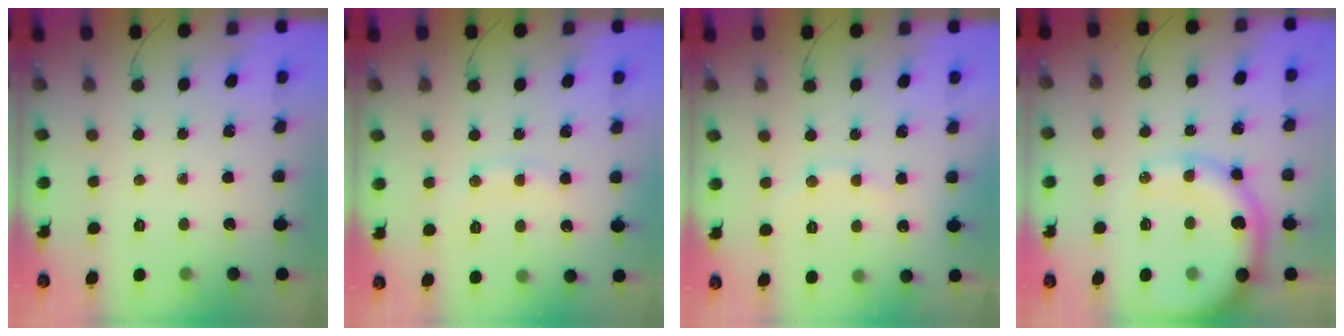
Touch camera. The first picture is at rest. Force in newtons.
{"total": 7.3, "press": 7.2, "slide": 1.1}
{"total": 7.8, "press": 7.7, "slide": 1.5}
{"total": 13.7, "press": 13.1, "slide": 3.7}